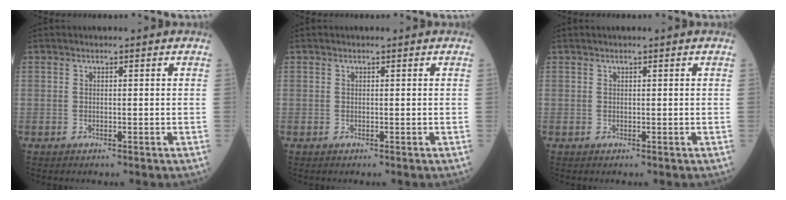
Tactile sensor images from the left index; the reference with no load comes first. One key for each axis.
{"total": 0.0}
{"total": 0.0}